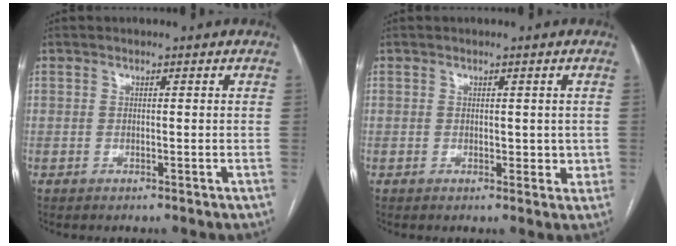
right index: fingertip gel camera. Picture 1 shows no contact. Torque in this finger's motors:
{"motor_torque": [0.19, 0.15, 0.11, 0.04]}